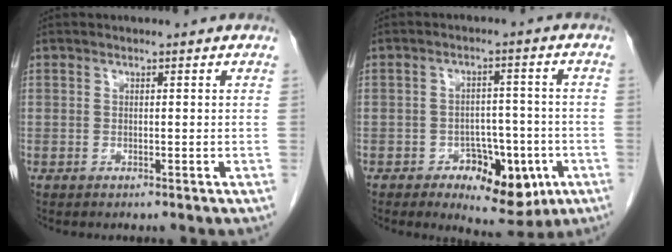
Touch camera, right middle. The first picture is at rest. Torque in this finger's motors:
{"motor_torque": [-0.18, -0.31, 0.19, 0.02]}